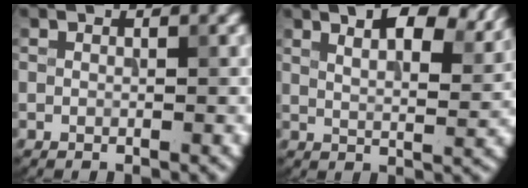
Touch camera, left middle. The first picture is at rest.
{"total": 7.4, "force": [4.9, 2.5, 4.9], "torque": [-0.064, 0.015, 0.061]}